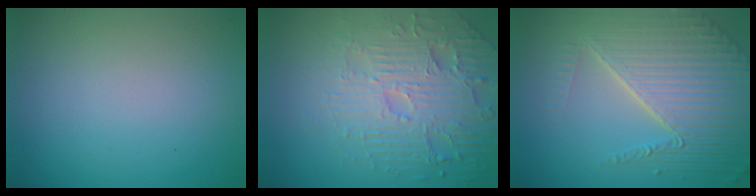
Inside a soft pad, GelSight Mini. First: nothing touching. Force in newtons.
{"total": 6.2, "press": 5.0, "slide": 3.7}
{"total": 8.3, "press": 5.6, "slide": 6.1}